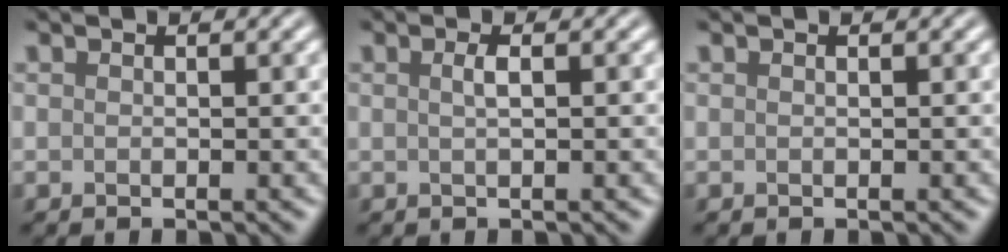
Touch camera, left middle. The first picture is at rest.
{"total": 1.2, "force": [0.3, 0.3, 1.1], "torque": [-0.019, 0.005, 0.003]}
{"total": 0.0}